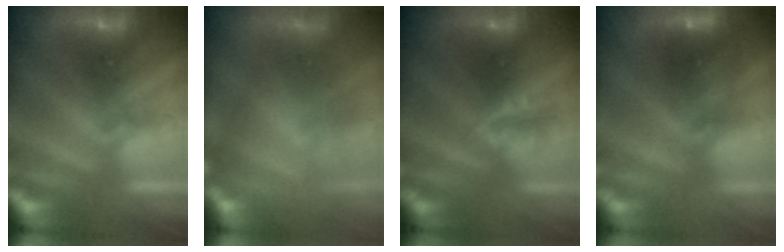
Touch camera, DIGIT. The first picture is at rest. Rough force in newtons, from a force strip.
{"total": 9.1}
{"total": 4.6}
{"total": 9.6}